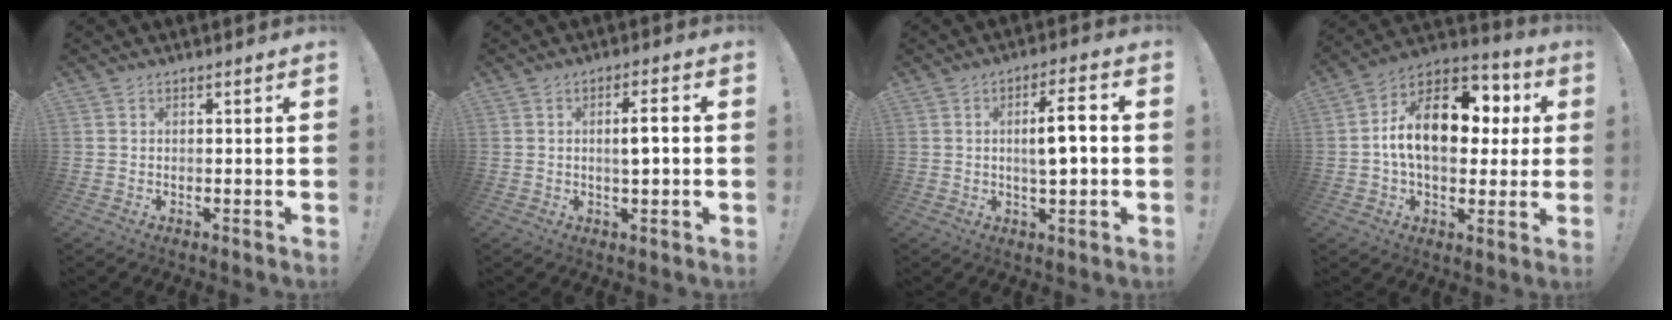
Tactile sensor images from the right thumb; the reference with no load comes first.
{"total": 4.6, "force": [0.4, 0.7, 4.5], "torque": [-0.068, -0.001, 0.000]}
{"total": 8.0, "force": [0.3, 1.7, 7.8], "torque": [-0.114, 0.002, -0.001]}
{"total": 18.6, "force": [2.3, 11.5, 14.5], "torque": [-0.229, 0.007, 0.044]}